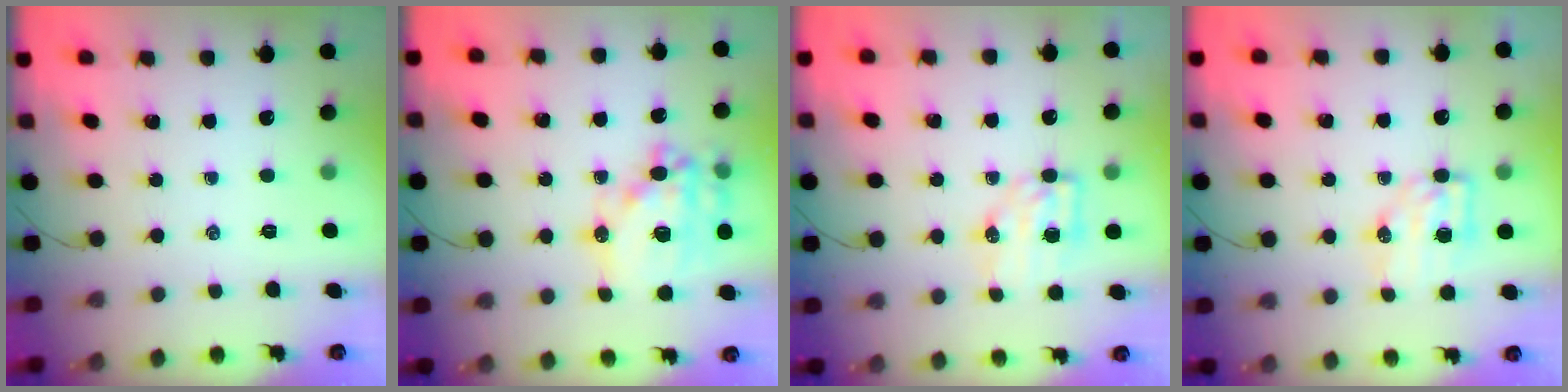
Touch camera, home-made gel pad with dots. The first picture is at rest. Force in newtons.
{"total": 19.8, "press": 19.4, "slide": 4.0}
{"total": 6.6, "press": 6.6, "slide": 0.7}
{"total": 6.6, "press": 6.6, "slide": 0.7}